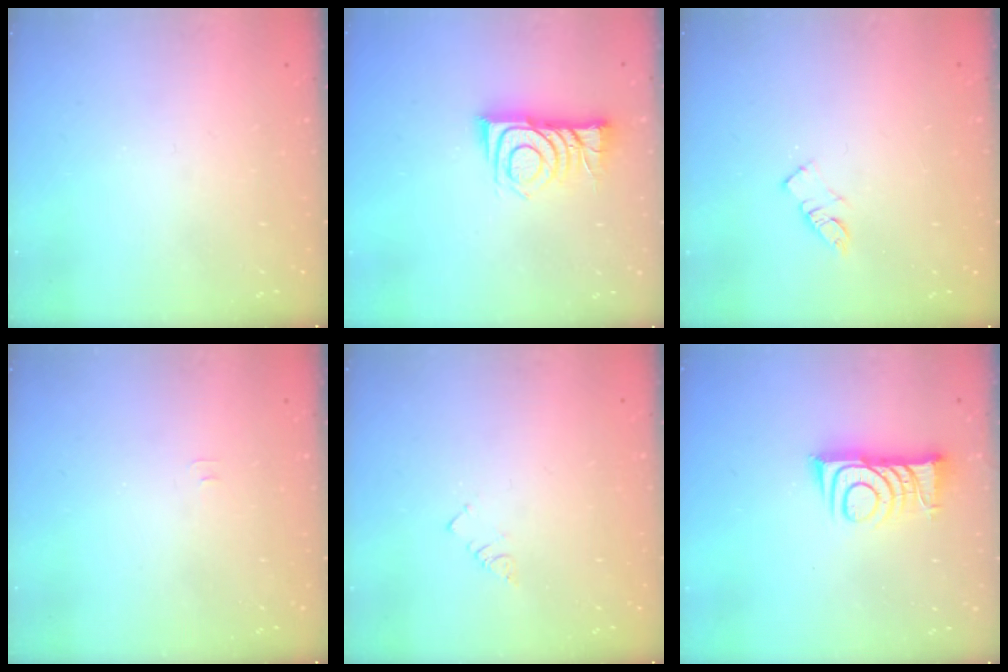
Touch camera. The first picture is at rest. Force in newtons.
{"total": 9.6, "press": 9.5, "slide": 1.0}
{"total": 5.8, "press": 5.8, "slide": 0.1}
{"total": 2.9, "press": 2.9, "slide": 0.3}
{"total": 2.9, "press": 2.9, "slide": 0.4}
{"total": 11.6, "press": 11.5, "slide": 0.9}